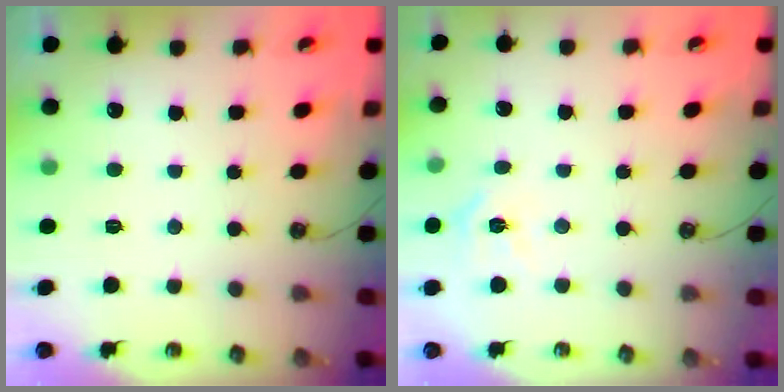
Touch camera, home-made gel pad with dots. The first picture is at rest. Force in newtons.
{"total": 5.7, "press": 5.7, "slide": 0.6}